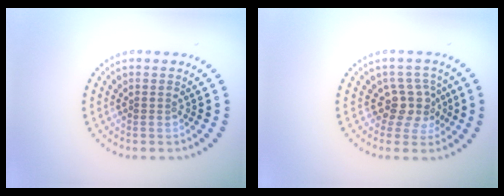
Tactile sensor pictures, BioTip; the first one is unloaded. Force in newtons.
{"total": 3.0, "press": 2.4, "slide": 1.9}